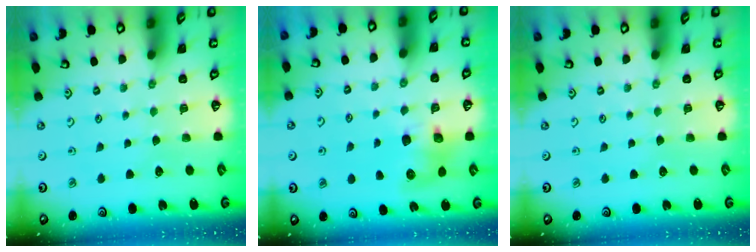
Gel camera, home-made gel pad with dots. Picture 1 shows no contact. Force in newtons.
{"total": 7.7, "press": 7.7, "slide": 1.0}
{"total": 0.0}